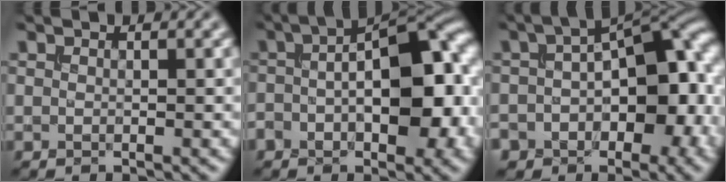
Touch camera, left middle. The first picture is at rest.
{"total": 13.9, "force": [-0.7, 6.8, 12.1], "torque": [-0.143, 0.020, -0.016]}
{"total": 13.8, "force": [-1.9, 8.3, 10.9], "torque": [-0.138, 0.001, -0.032]}